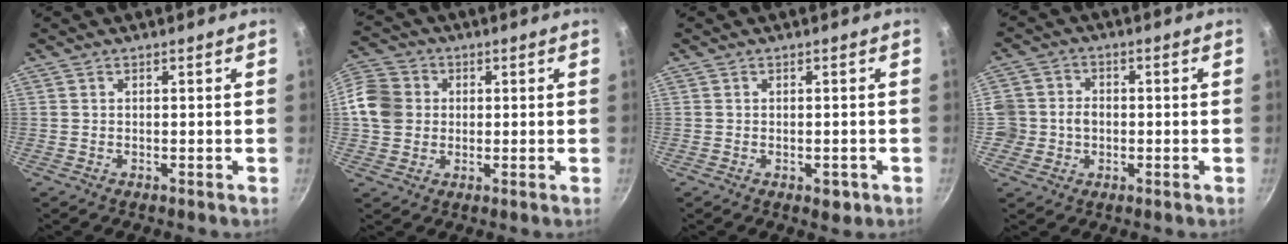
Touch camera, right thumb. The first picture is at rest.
{"total": 11.1, "force": [0.9, 9.8, 5.2], "torque": [-0.084, 0.015, 0.002]}
{"total": 2.6, "force": [-1.0, 1.5, 1.9], "torque": [-0.018, 0.002, -0.012]}
{"total": 6.7, "force": [-0.9, 6.2, 2.4], "torque": [-0.021, 0.016, -0.025]}